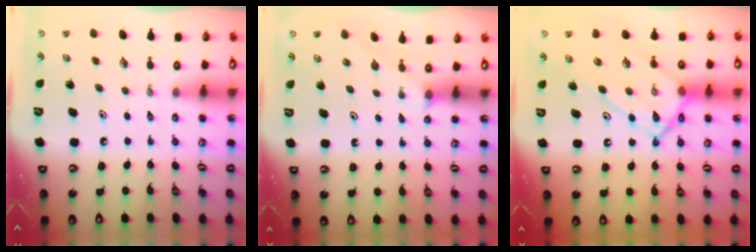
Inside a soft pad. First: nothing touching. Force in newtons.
{"total": 2.5, "press": 2.5, "slide": 0.3}
{"total": 13.2, "press": 13.2, "slide": 0.8}